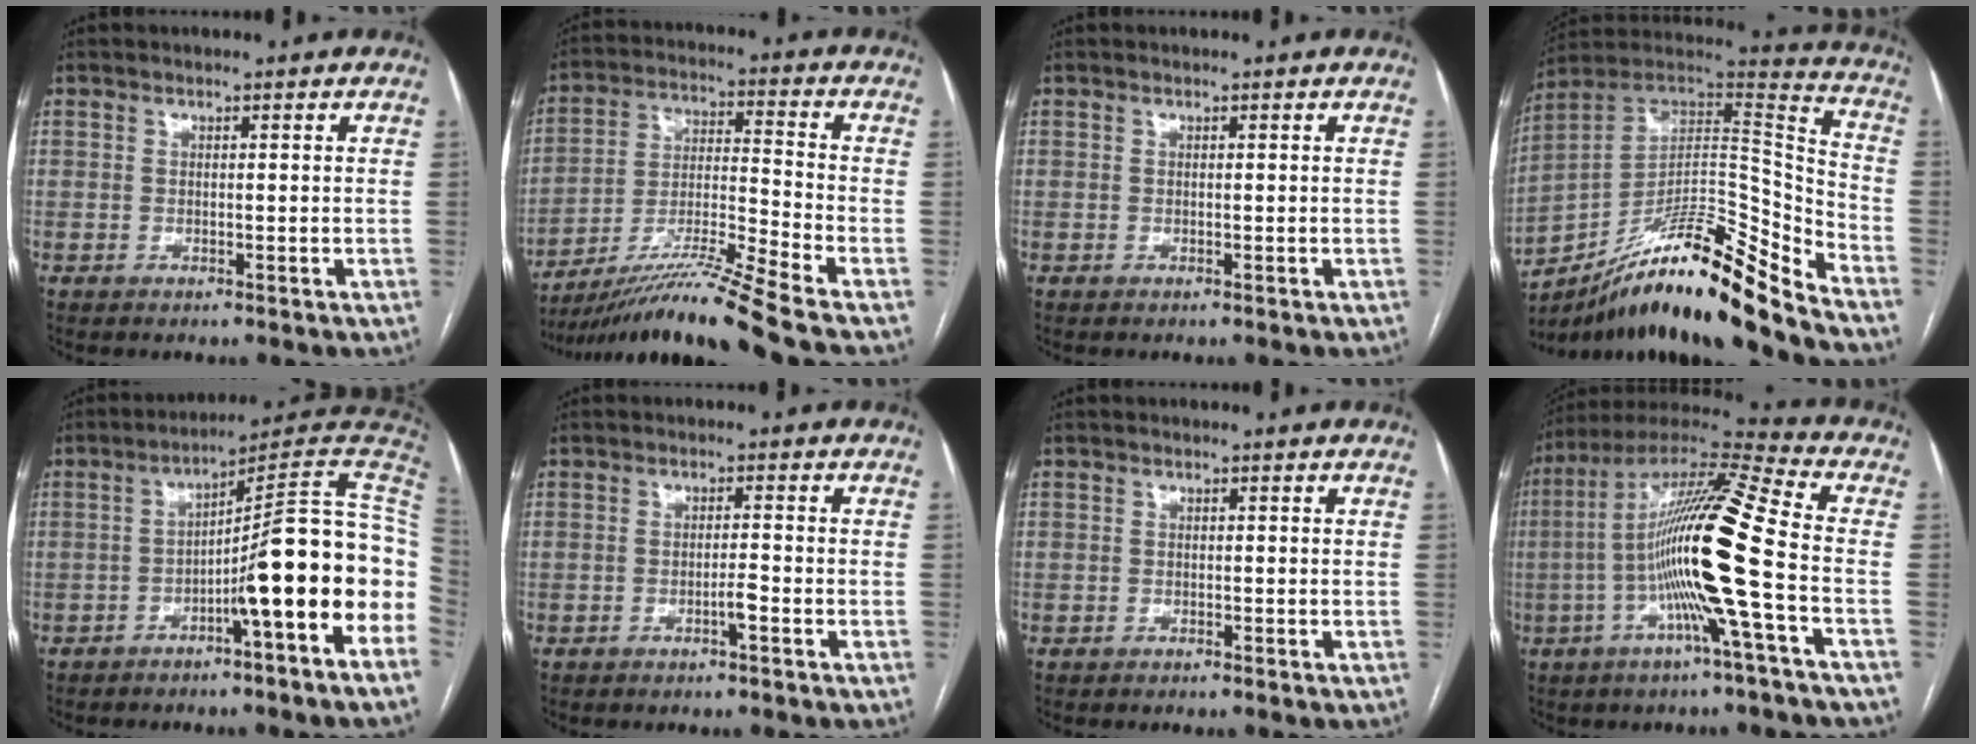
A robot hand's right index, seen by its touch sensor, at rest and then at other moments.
{"total": 15.0, "force": [-12.3, -3.2, 8.1], "torque": [-0.148, -0.008, -0.218]}
{"total": 0.0}
{"total": 21.5, "force": [-16.2, 0.9, 14.0], "torque": [-0.219, 0.018, -0.284]}
{"total": 14.6, "force": [-4.1, -0.6, 14.0], "torque": [-0.174, 0.028, -0.069]}
{"total": 1.7, "force": [-1.0, 0.0, 1.3], "torque": [-0.022, 0.001, -0.018]}
{"total": 0.7, "force": [-0.5, 0.5, -0.1], "torque": [-0.003, 0.004, -0.011]}
{"total": 17.8, "force": [-3.4, -0.7, 17.5], "torque": [-0.324, 0.008, -0.078]}